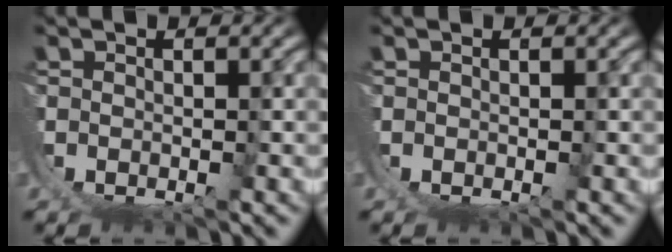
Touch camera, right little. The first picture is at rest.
{"total": 0.0}